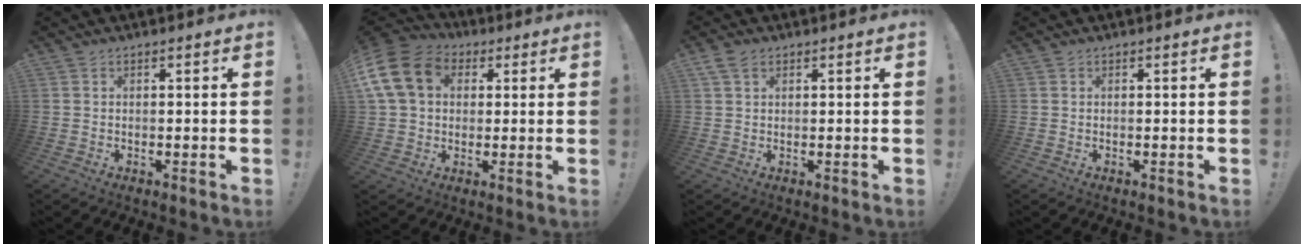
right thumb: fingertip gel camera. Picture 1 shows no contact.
{"total": 16.6, "force": [4.4, 12.7, 9.7], "torque": [-0.177, 0.000, 0.089]}
{"total": 3.7, "force": [2.1, 2.3, 2.1], "torque": [-0.039, -0.001, 0.040]}
{"total": 0.0}